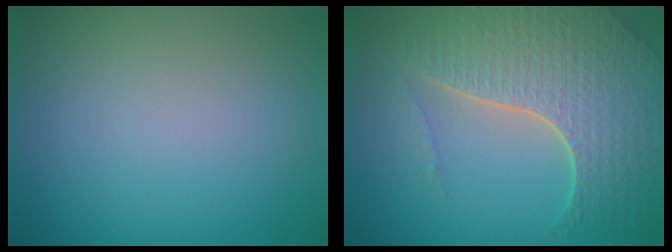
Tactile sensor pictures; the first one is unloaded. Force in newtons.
{"total": 7.2, "press": 5.2, "slide": 4.9}